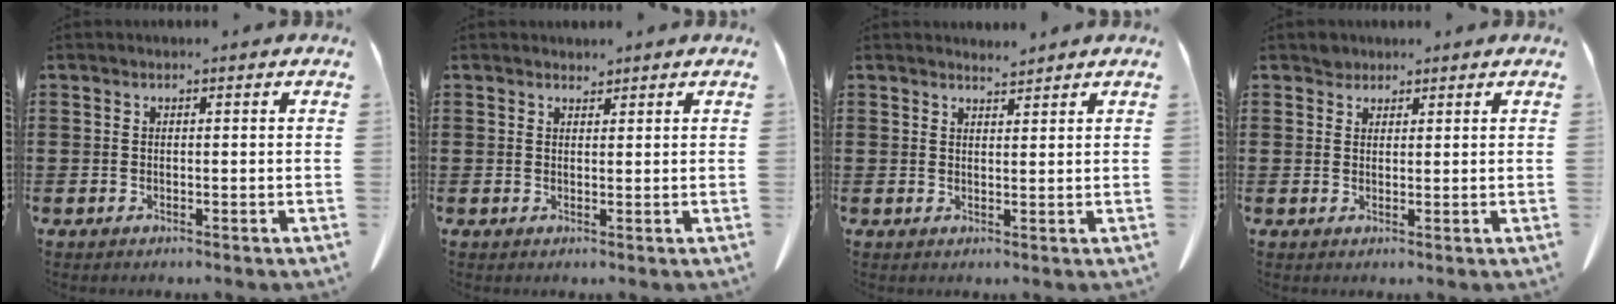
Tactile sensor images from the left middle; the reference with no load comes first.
{"total": 1.2, "force": [1.1, 0.4, 0.0], "torque": [-0.004, 0.002, 0.022]}
{"total": 1.9, "force": [1.9, 0.1, 0.2], "torque": [-0.008, 0.001, 0.037]}
{"total": 1.7, "force": [1.5, 0.9, 0.1], "torque": [-0.006, 0.002, 0.031]}